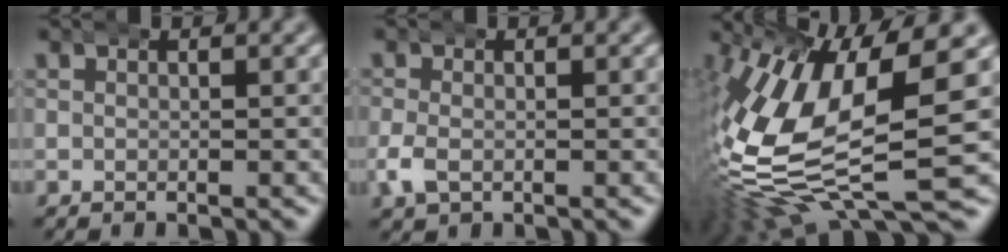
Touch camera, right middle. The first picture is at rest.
{"total": 2.2, "force": [-0.7, 1.6, 1.4], "torque": [-0.043, -0.003, -0.010]}
{"total": 15.7, "force": [-0.6, 7.9, 13.5], "torque": [-0.267, -0.027, 0.008]}